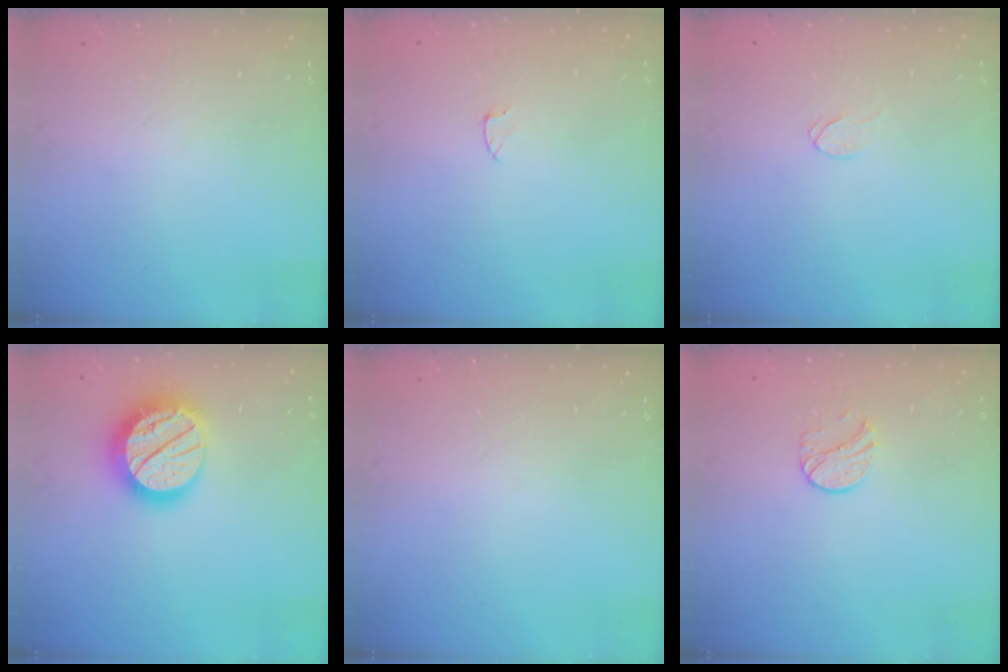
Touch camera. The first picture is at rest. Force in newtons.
{"total": 2.6, "press": 2.6, "slide": 0.2}
{"total": 3.1, "press": 3.1, "slide": 0.2}
{"total": 20.0, "press": 20.0, "slide": 1.5}
{"total": 0.0}
{"total": 7.3, "press": 7.3, "slide": 0.6}